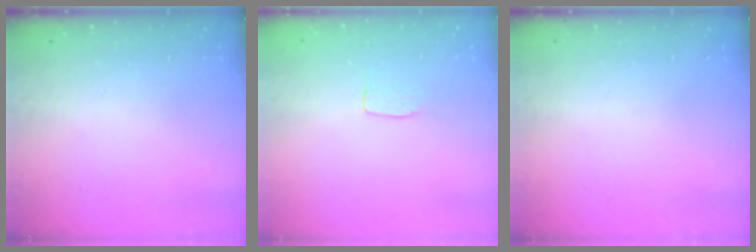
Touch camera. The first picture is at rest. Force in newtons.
{"total": 3.1, "press": 3.1, "slide": 0.2}
{"total": 0.0}